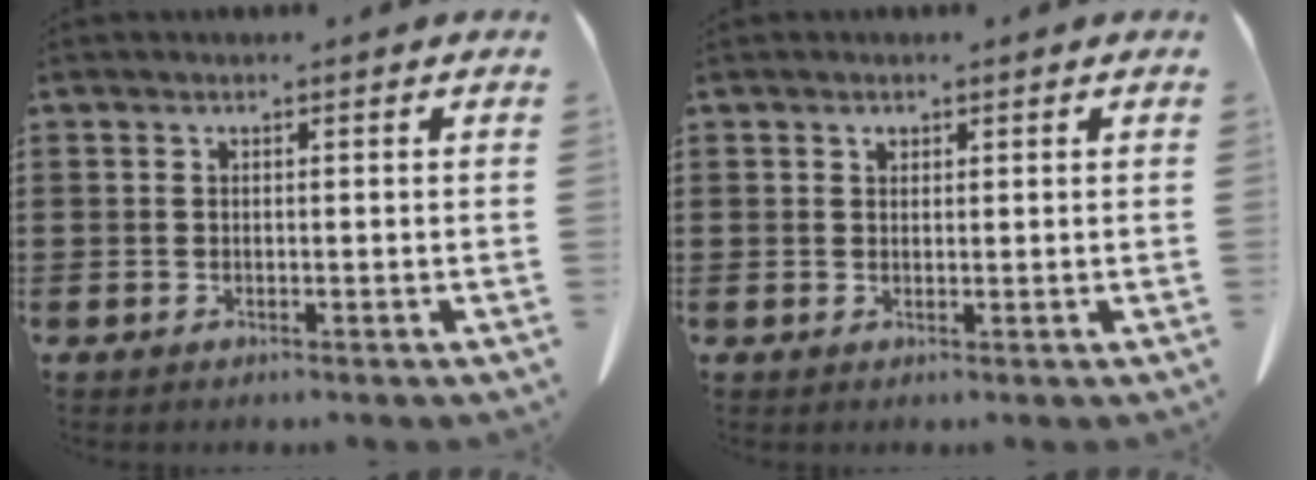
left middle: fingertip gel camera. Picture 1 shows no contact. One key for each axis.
{"total": 0.9, "fx": 0.6, "fy": 0.5, "fz": 0.4, "tx": -0.003, "ty": -0.004, "tz": 0.012}